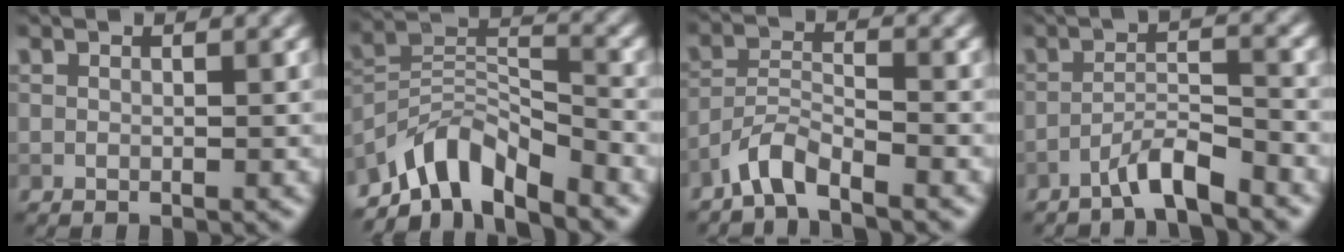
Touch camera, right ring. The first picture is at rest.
{"total": 7.2, "force": [-5.8, 2.6, 3.3], "torque": [-0.046, 0.000, -0.119]}
{"total": 3.3, "force": [-2.9, 0.6, 1.6], "torque": [-0.030, 0.008, -0.065]}
{"total": 3.7, "force": [-2.8, 0.4, 2.5], "torque": [-0.040, 0.014, -0.059]}